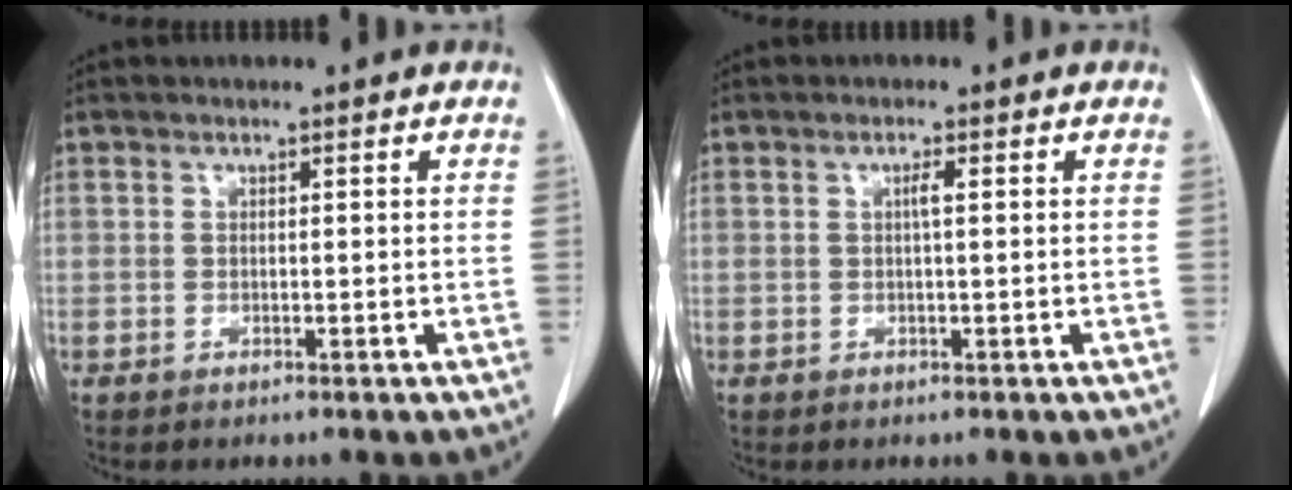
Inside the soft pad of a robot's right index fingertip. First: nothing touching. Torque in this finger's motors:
{"motor_torque": [0.24, -0.07, 0.01, 0.03]}